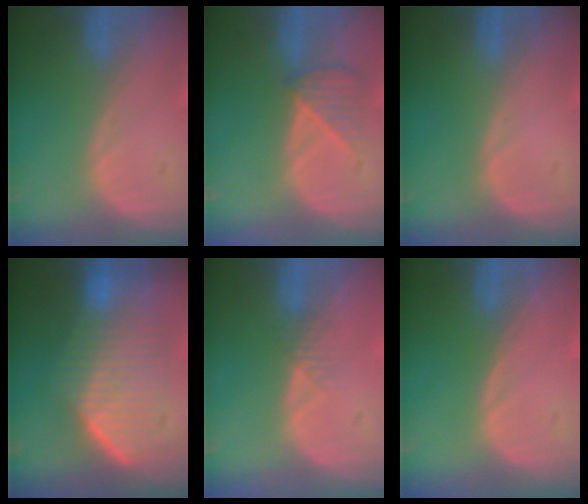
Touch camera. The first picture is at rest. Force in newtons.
{"total": 3.6, "press": 3.5, "slide": 1.0}
{"total": 0.0}
{"total": 8.3, "press": 8.2, "slide": 1.4}
{"total": 1.6, "press": 1.4, "slide": 0.9}
{"total": 0.0}